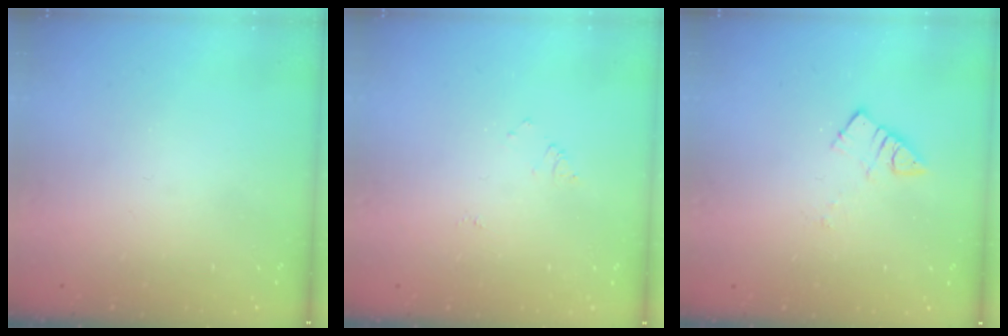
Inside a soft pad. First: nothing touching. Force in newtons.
{"total": 4.7, "press": 4.7, "slide": 0.6}
{"total": 4.1, "press": 4.1, "slide": 0.2}